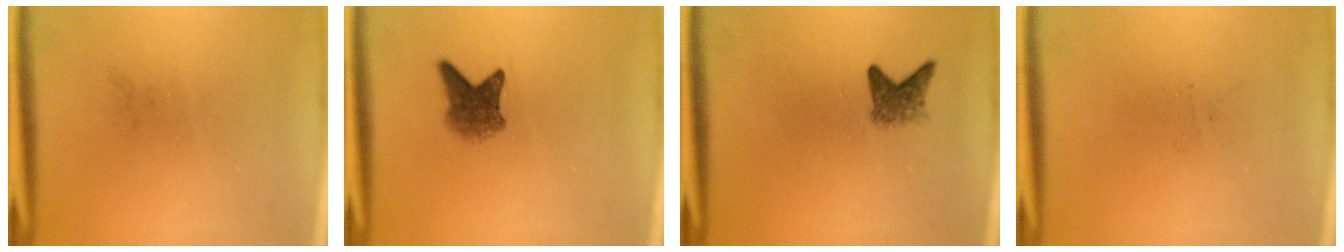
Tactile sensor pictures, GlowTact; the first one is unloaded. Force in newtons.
{"total": 3.5}
{"total": 2.3}
{"total": 0.0}